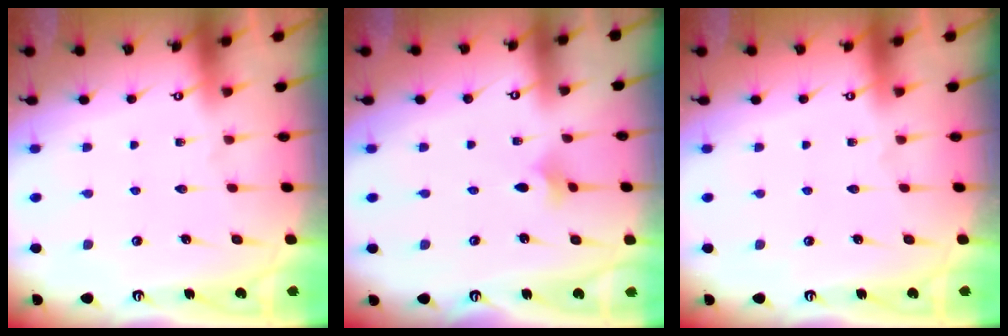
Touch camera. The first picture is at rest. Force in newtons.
{"total": 1.8, "press": 1.7, "slide": 0.5}
{"total": 0.0}